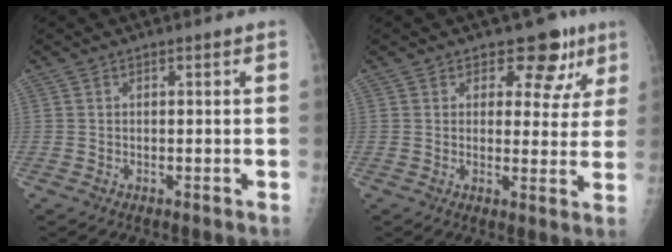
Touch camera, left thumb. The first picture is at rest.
{"total": 8.1, "force": [5.1, 5.1, 3.6], "torque": [-0.002, -0.023, 0.054]}